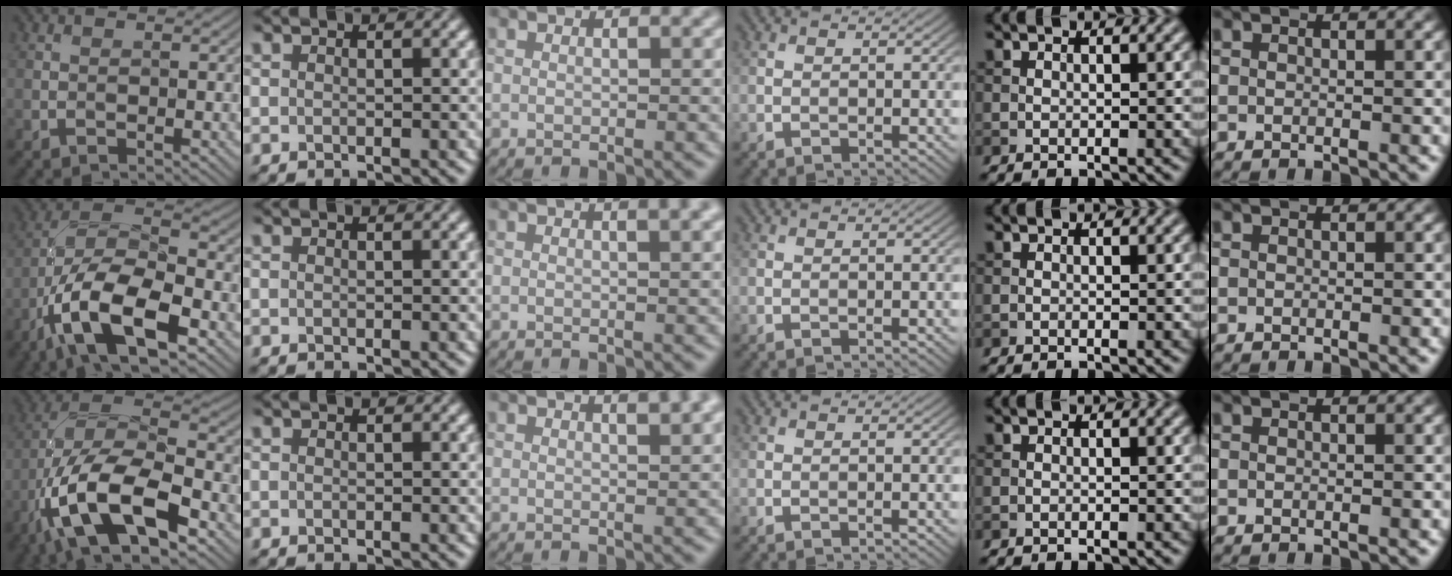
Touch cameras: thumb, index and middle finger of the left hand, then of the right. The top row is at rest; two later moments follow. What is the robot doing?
{"motion": "screw", "object": "medicine bottle"}